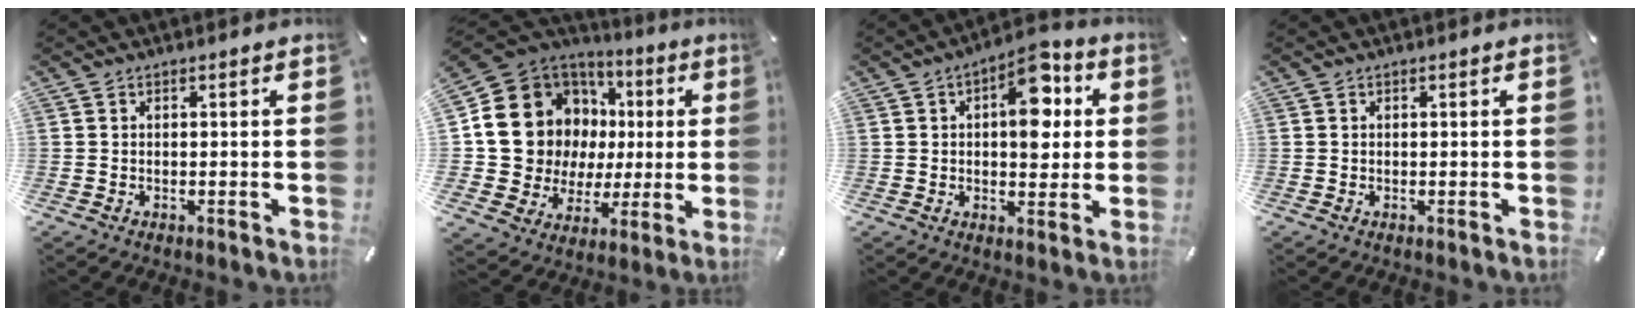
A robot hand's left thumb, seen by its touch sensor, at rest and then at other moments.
{"total": 16.1, "force": [3.2, 14.7, 5.9], "torque": [-0.108, -0.035, 0.091]}
{"total": 11.8, "force": [3.3, 6.4, 9.3], "torque": [-0.111, -0.016, 0.053]}
{"total": 0.0}